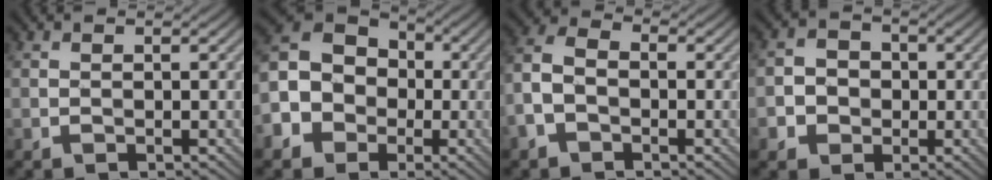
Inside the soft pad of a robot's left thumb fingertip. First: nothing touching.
{"total": 10.3, "force": [-3.1, 8.7, 4.6], "torque": [-0.120, -0.021, -0.078]}
{"total": 4.6, "force": [-2.0, 2.9, 3.0], "torque": [-0.077, 0.007, -0.054]}
{"total": 4.1, "force": [-0.9, 3.8, 1.3], "torque": [-0.019, 0.004, -0.030]}